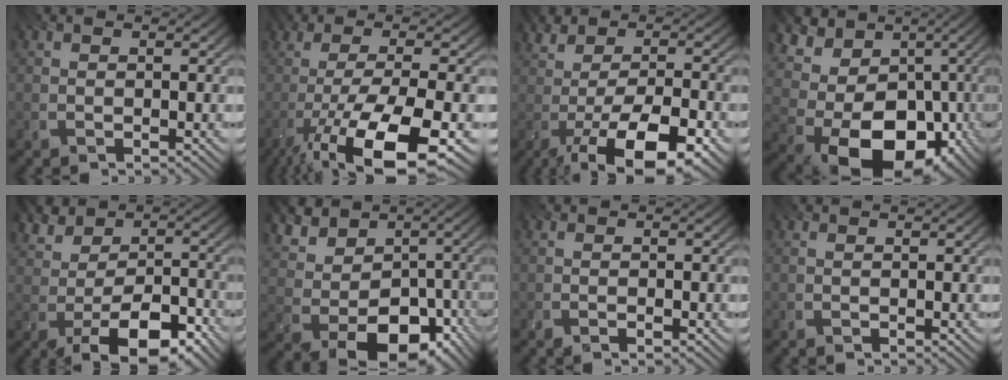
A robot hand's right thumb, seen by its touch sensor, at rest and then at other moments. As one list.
[{"total": 13.8, "force": [-7.2, 3.2, 11.4], "torque": [-0.174, -0.012, -0.124]}, {"total": 11.5, "force": [-4.9, 4.6, 9.3], "torque": [-0.140, 0.004, -0.083]}, {"total": 17.7, "force": [-2.5, 13.3, 11.5], "torque": [-0.203, -0.022, -0.026]}, {"total": 8.6, "force": [-3.2, 4.8, 6.3], "torque": [-0.087, -0.001, -0.070]}, {"total": 13.1, "force": [-1.0, 10.0, 8.3], "torque": [-0.167, -0.015, 0.004]}, {"total": 0.7, "force": [-0.5, 0.1, 0.5], "torque": [-0.007, 0.002, -0.013]}, {"total": 0.0}]